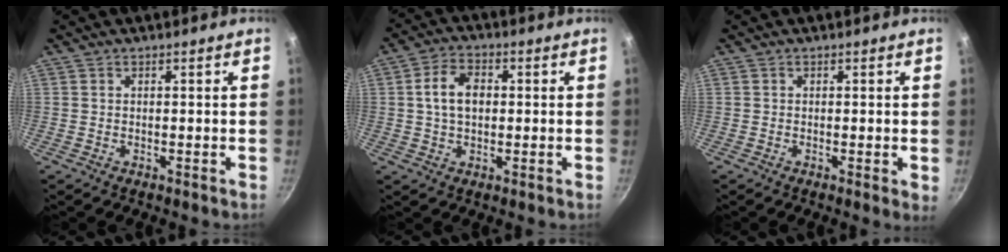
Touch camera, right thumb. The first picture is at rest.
{"total": 7.4, "force": [0.8, 5.0, 5.4], "torque": [-0.084, 0.014, 0.007]}
{"total": 1.5, "force": [-0.1, 0.3, 1.5], "torque": [-0.021, -0.004, -0.003]}